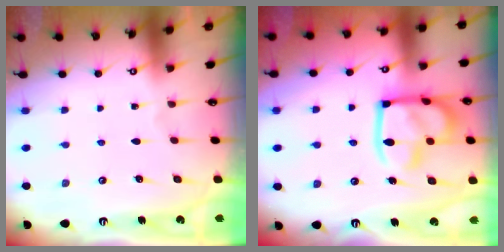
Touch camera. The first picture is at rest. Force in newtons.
{"total": 18.0, "press": 17.9, "slide": 2.0}